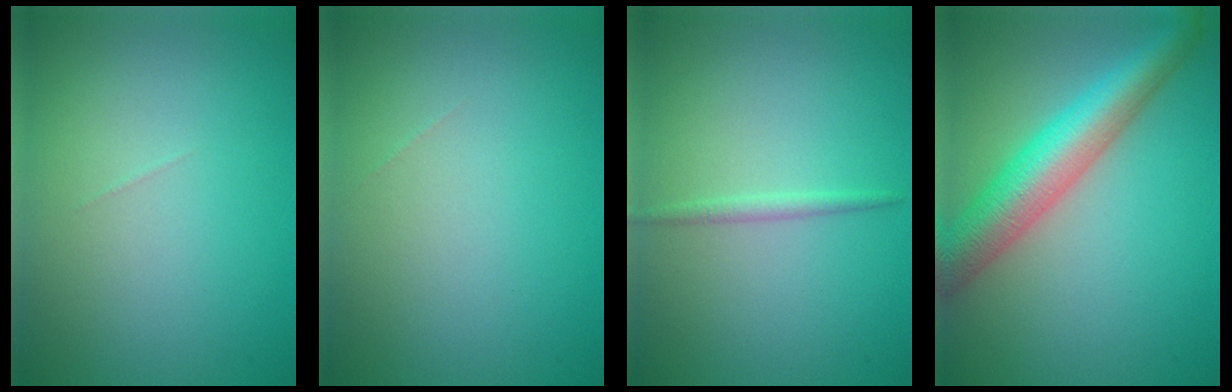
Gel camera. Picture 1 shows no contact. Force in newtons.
{"total": 0.0}
{"total": 1.0, "press": 1.0, "slide": 0.0}
{"total": 6.9, "press": 6.9, "slide": 0.3}